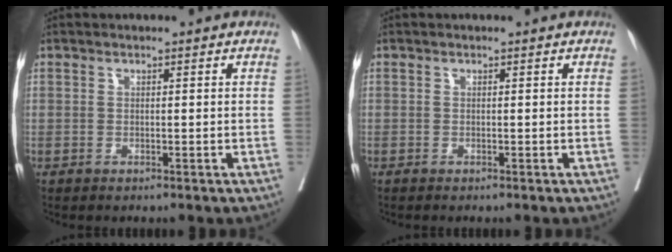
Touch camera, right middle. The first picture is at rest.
{"total": 0.0}